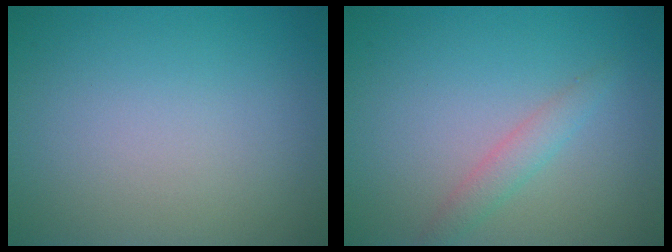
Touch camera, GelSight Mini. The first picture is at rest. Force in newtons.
{"total": 1.8, "press": 1.8, "slide": 0.0}